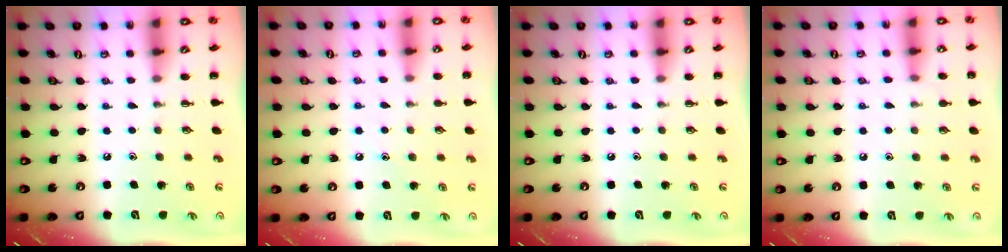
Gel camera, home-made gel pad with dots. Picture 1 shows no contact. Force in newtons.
{"total": 5.2, "press": 5.0, "slide": 1.5}
{"total": 0.0}
{"total": 6.4, "press": 6.2, "slide": 1.7}